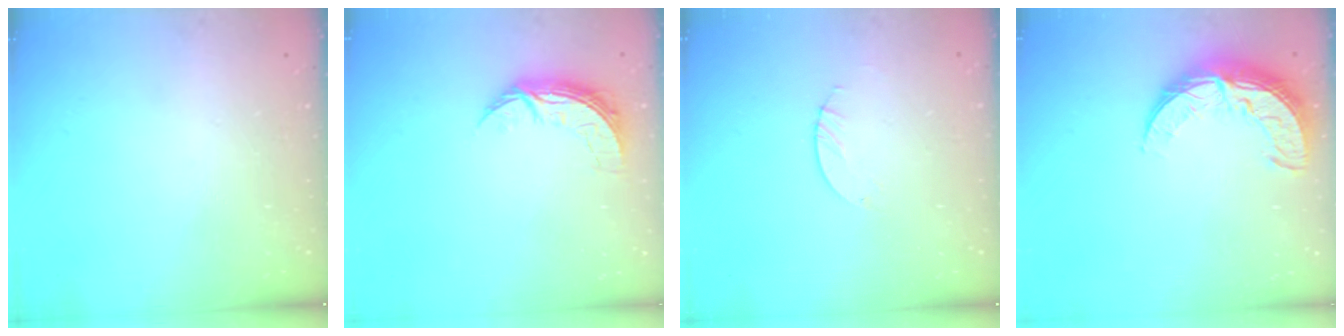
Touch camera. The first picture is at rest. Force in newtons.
{"total": 7.2, "press": 7.2, "slide": 0.2}
{"total": 0.9, "press": 0.8, "slide": 0.2}
{"total": 11.4, "press": 11.3, "slide": 0.8}